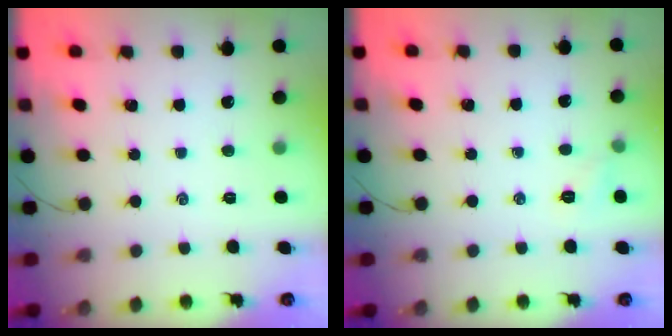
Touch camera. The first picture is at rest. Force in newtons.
{"total": 4.7, "press": 4.5, "slide": 1.2}